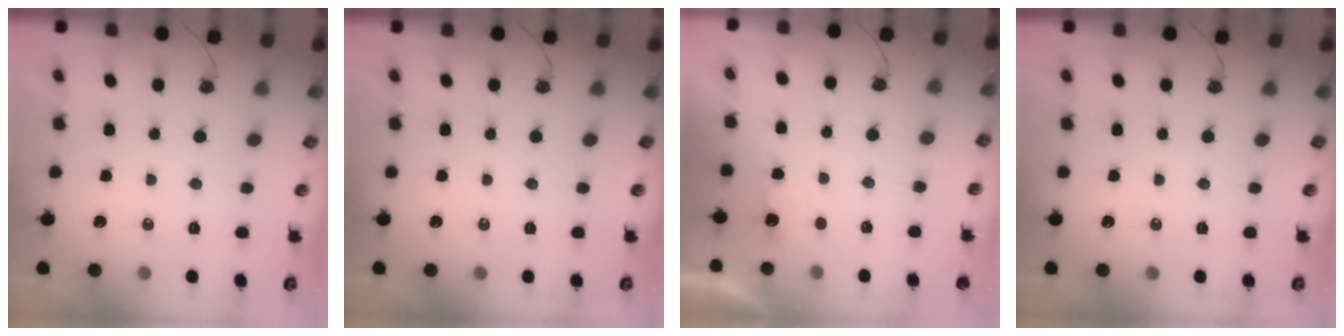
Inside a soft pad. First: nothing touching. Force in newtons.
{"total": 0.0}
{"total": 1.8, "press": 1.6, "slide": 0.9}
{"total": 0.0}